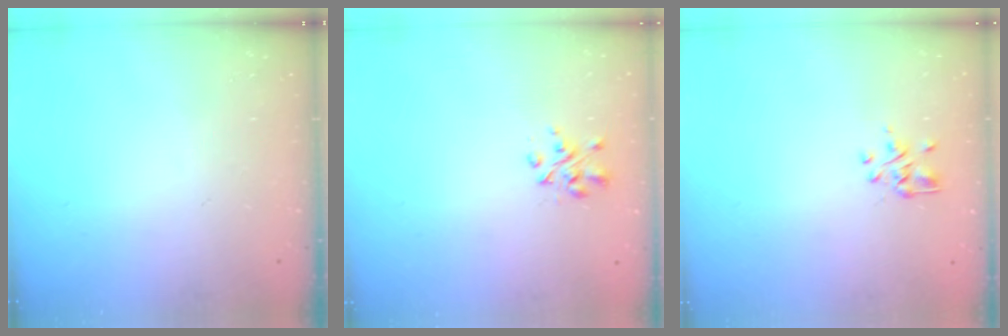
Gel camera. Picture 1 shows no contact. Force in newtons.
{"total": 2.9, "press": 2.9, "slide": 0.4}
{"total": 1.5, "press": 1.3, "slide": 0.7}